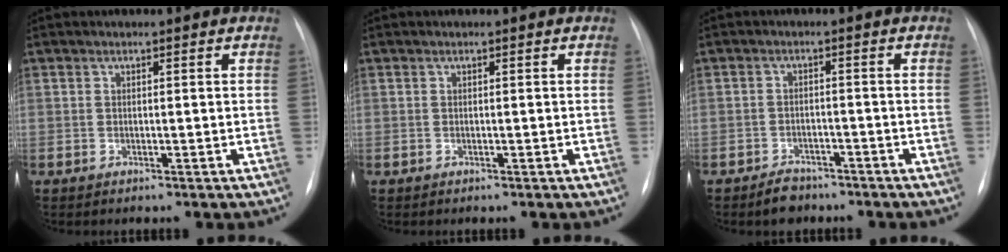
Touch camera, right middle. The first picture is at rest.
{"total": 0.0}
{"total": 3.3, "force": [-2.6, 1.9, 0.8], "torque": [-0.018, 0.004, -0.036]}